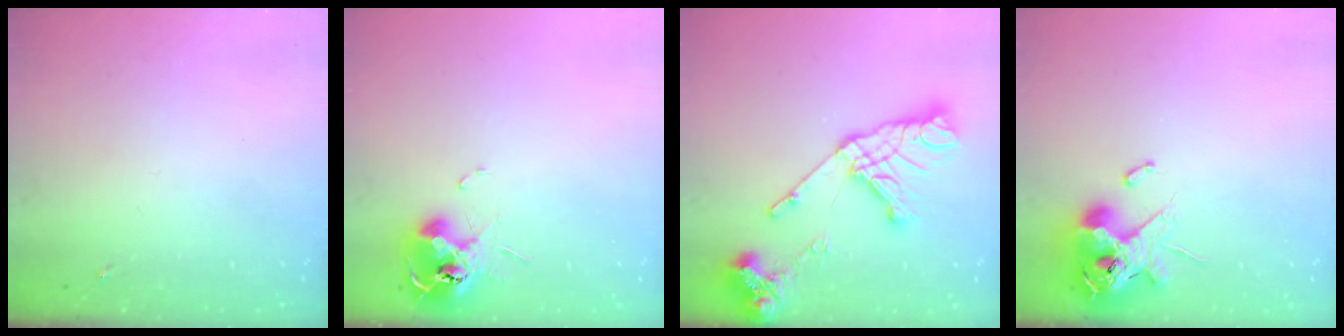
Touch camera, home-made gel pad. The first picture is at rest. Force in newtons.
{"total": 11.7, "press": 11.7, "slide": 0.9}
{"total": 19.2, "press": 19.1, "slide": 2.3}
{"total": 12.2, "press": 12.1, "slide": 2.0}